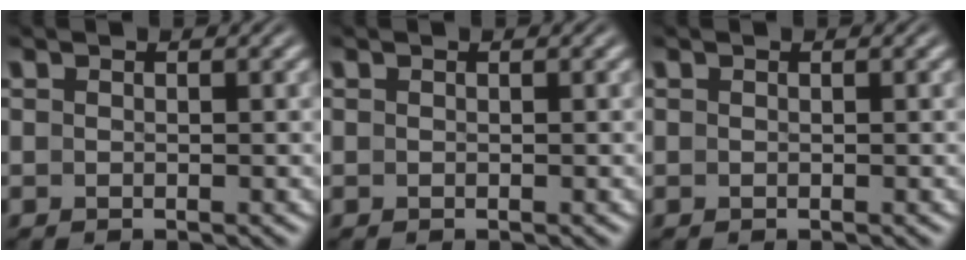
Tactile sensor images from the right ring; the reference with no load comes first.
{"total": 0.0}
{"total": 0.0}